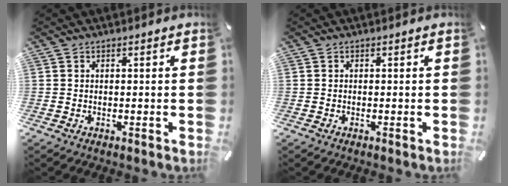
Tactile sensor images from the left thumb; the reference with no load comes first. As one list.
[{"total": 0.0}]